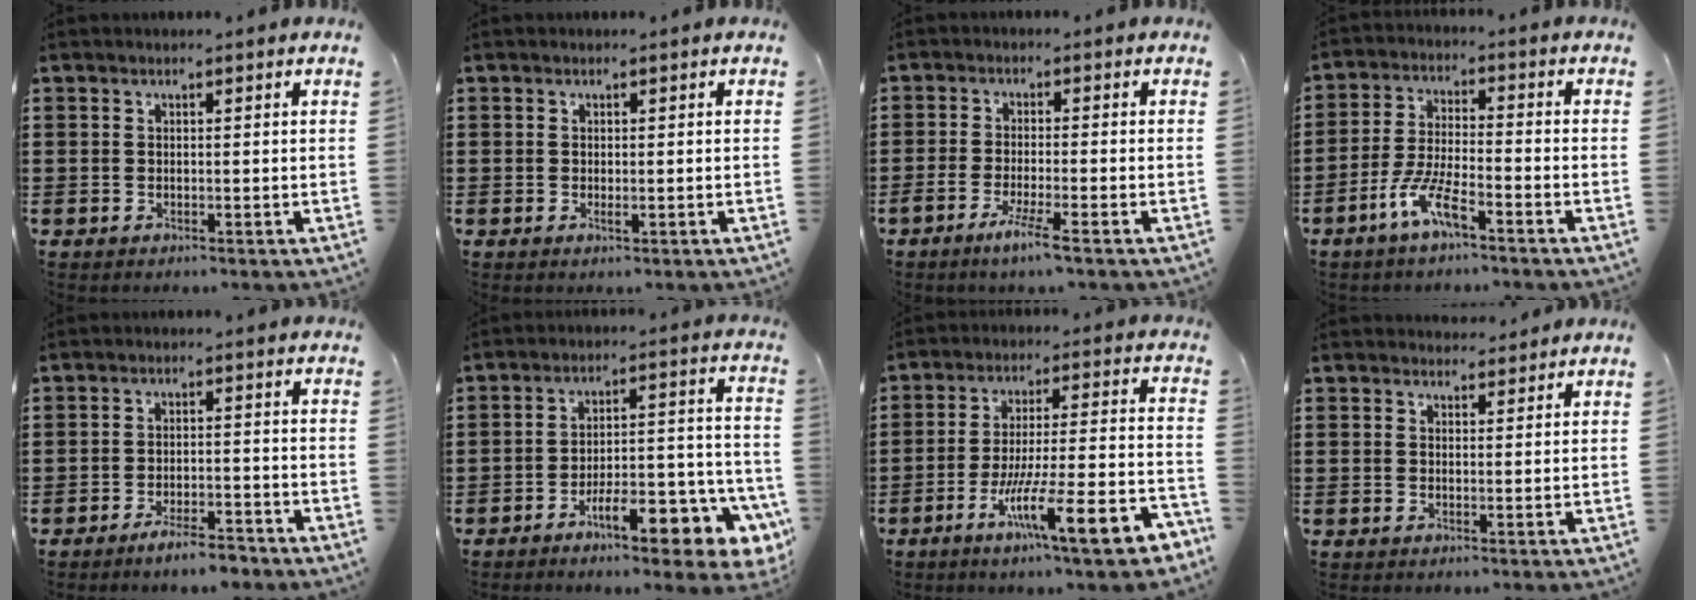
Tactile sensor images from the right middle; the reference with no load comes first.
{"total": 0.5, "force": [0.0, 0.2, 0.4], "torque": [-0.009, -0.002, 0.000]}
{"total": 3.9, "force": [-2.6, -0.3, 3.0], "torque": [-0.062, -0.011, -0.049]}
{"total": 6.7, "force": [-4.2, 1.1, 5.1], "torque": [-0.115, -0.007, -0.082]}
{"total": 4.3, "force": [-3.7, 0.5, 2.2], "torque": [-0.041, 0.001, -0.070]}
{"total": 11.2, "force": [-7.4, 3.3, 7.8], "torque": [-0.111, 0.015, -0.132]}
{"total": 13.7, "force": [-7.9, 1.3, 11.1], "torque": [-0.173, -0.001, -0.140]}
{"total": 2.0, "force": [1.9, 0.6, 0.0], "torque": [0.003, 0.001, 0.036]}